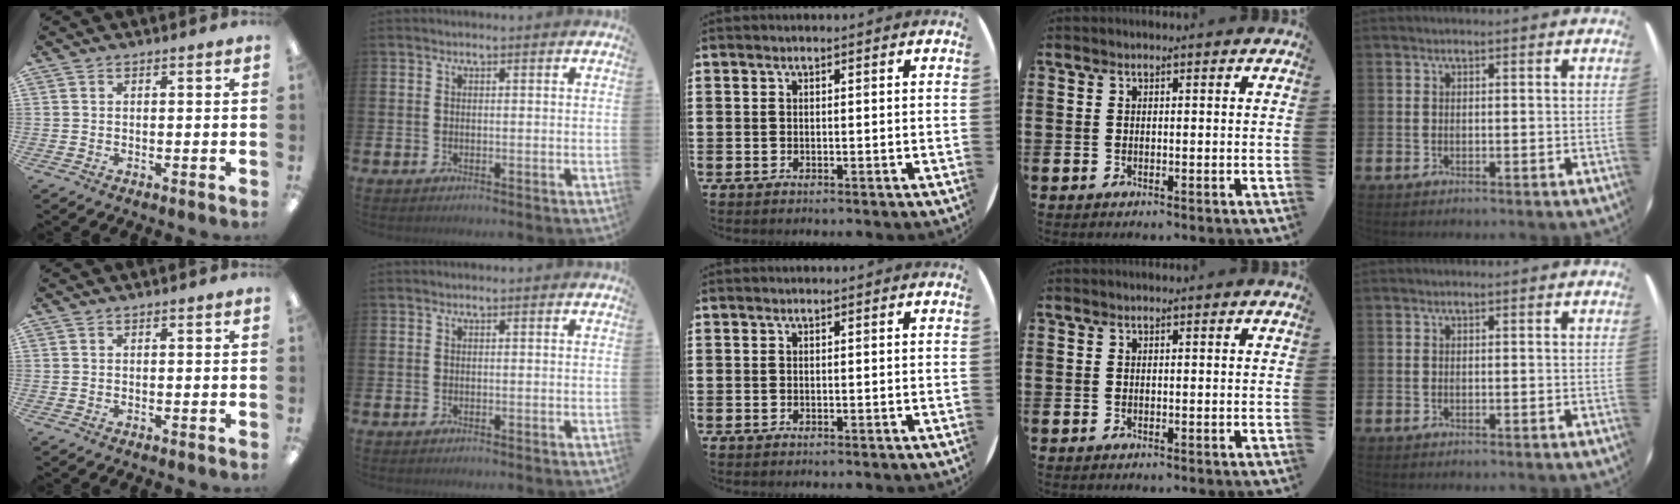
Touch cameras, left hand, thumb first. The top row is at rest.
{}